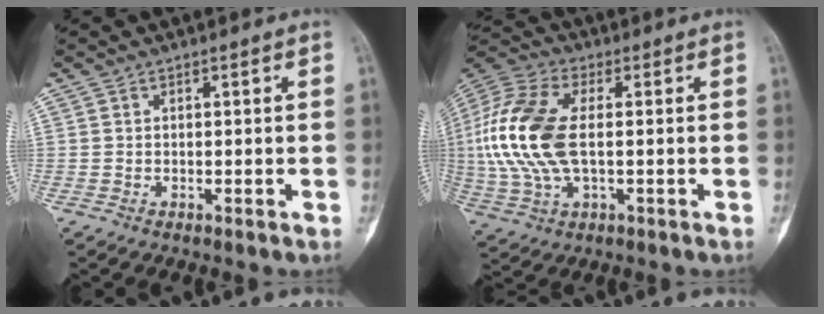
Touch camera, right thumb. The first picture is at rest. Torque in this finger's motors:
{"motor_torque": [2.00, 1.83, 1.39, -1.37, 0.51]}